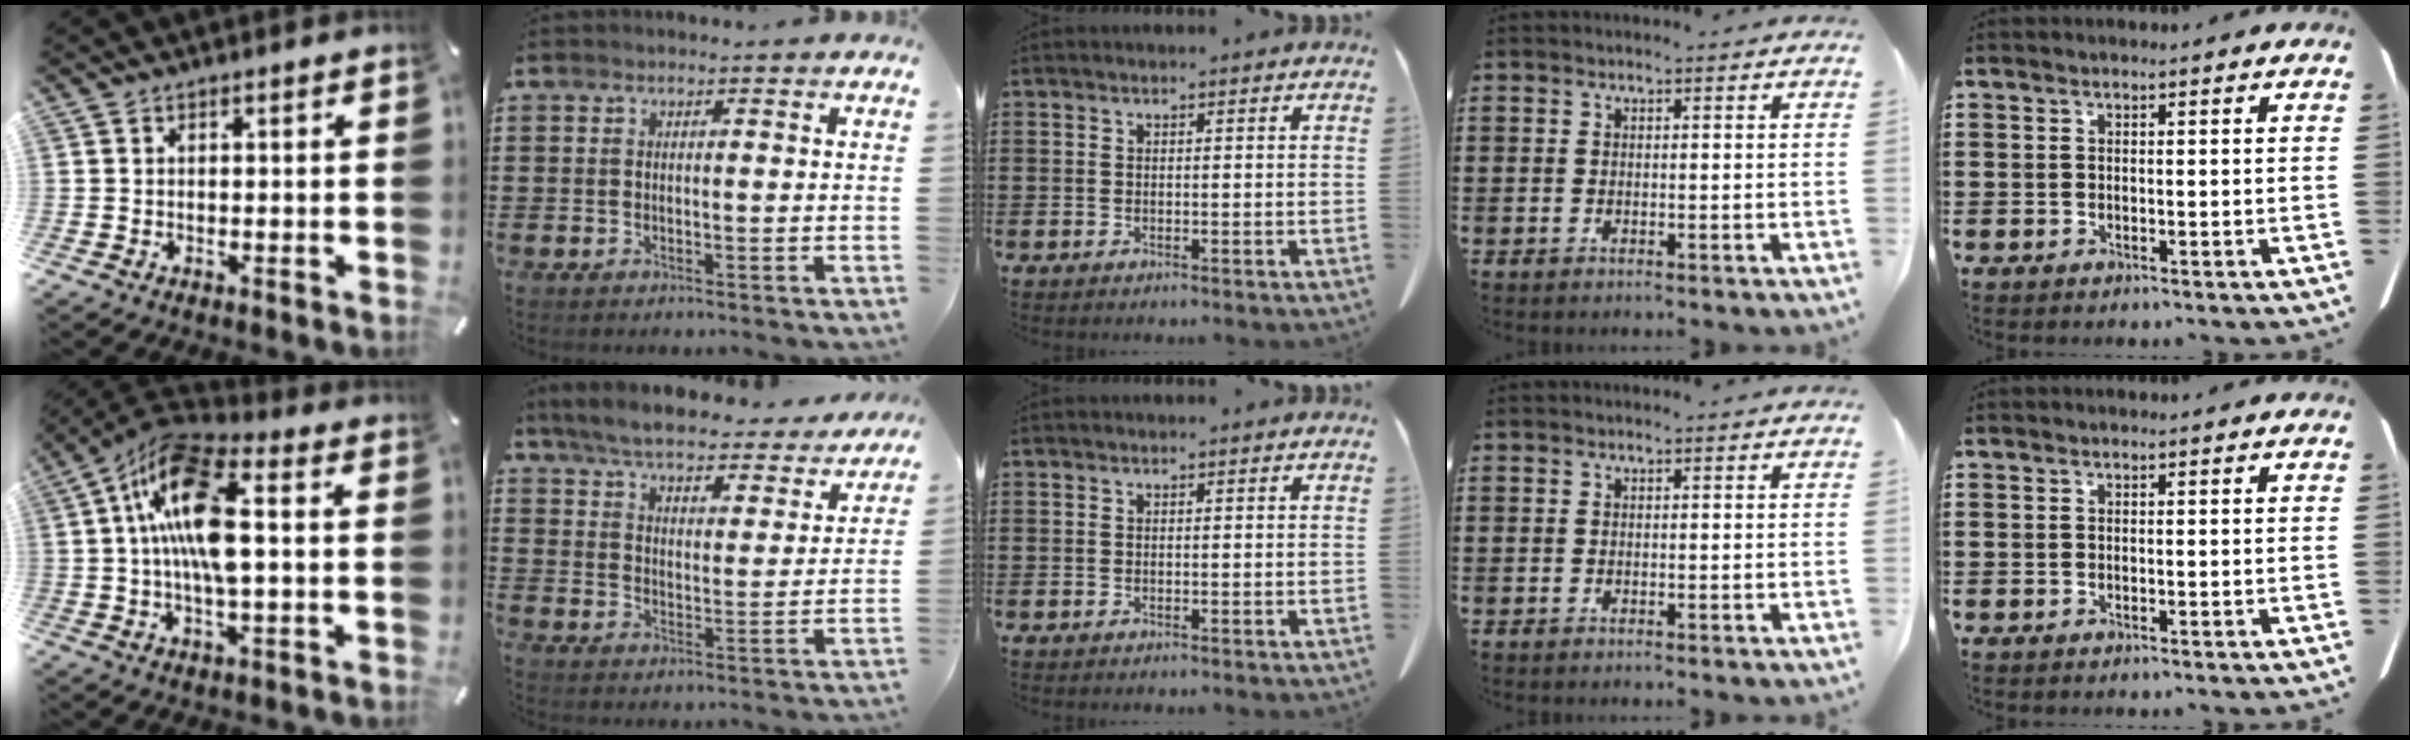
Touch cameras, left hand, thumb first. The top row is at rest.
{"thumb": {"total": 16.4, "force": [1.5, 7.1, 14.8], "torque": [-0.292, 0.005, 0.028]}, "index": {"total": 6.2, "force": [5.9, 0.4, 1.6], "torque": [-0.059, -0.038, 0.102]}}